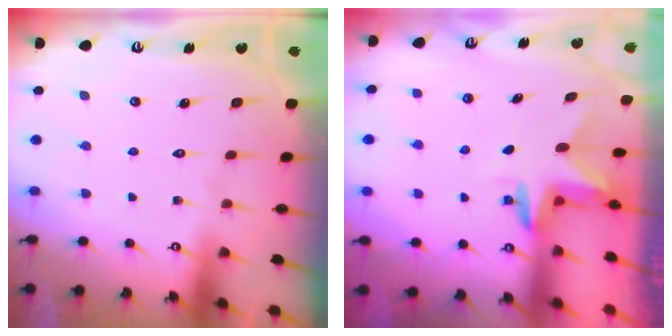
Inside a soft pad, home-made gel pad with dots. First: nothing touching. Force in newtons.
{"total": 3.0, "press": 3.0, "slide": 0.2}